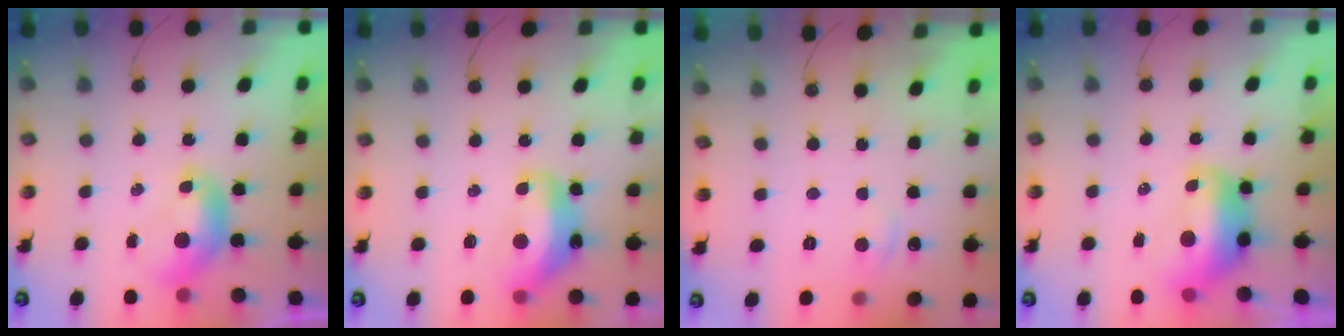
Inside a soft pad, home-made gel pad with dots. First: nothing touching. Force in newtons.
{"total": 5.6, "press": 5.5, "slide": 0.9}
{"total": 2.5, "press": 2.4, "slide": 0.5}
{"total": 2.7, "press": 2.5, "slide": 1.1}